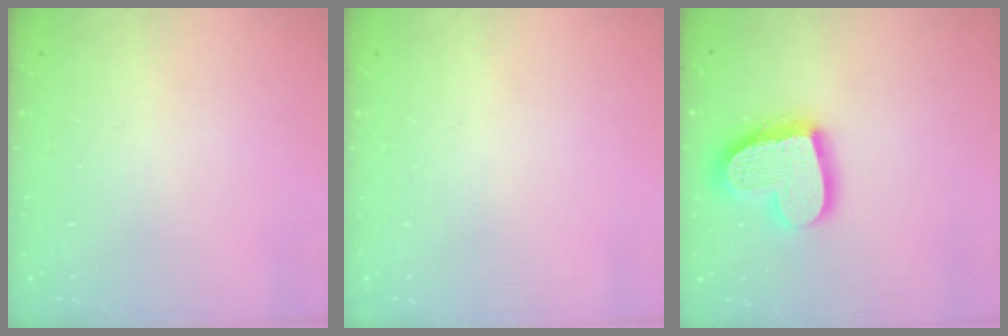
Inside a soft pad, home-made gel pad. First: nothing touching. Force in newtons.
{"total": 0.0}
{"total": 17.8, "press": 17.7, "slide": 1.9}